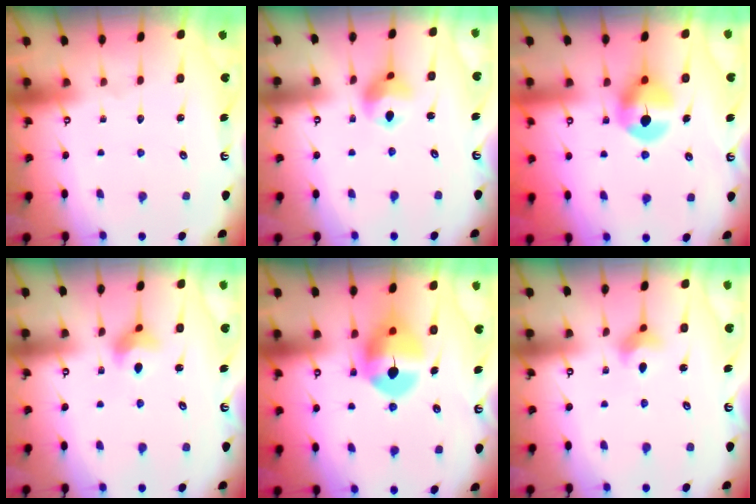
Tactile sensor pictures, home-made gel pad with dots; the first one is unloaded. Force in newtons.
{"total": 9.4, "press": 9.4, "slide": 0.5}
{"total": 9.0, "press": 9.0, "slide": 0.5}
{"total": 6.0, "press": 5.9, "slide": 0.6}
{"total": 11.2, "press": 11.0, "slide": 2.0}
{"total": 3.4, "press": 3.4, "slide": 0.6}